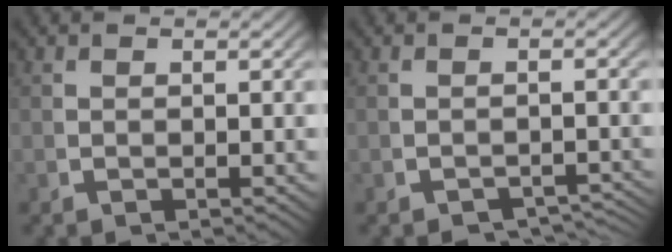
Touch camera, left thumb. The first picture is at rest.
{"total": 3.5, "force": [-3.1, 1.0, 1.1], "torque": [-0.008, -0.009, -0.043]}